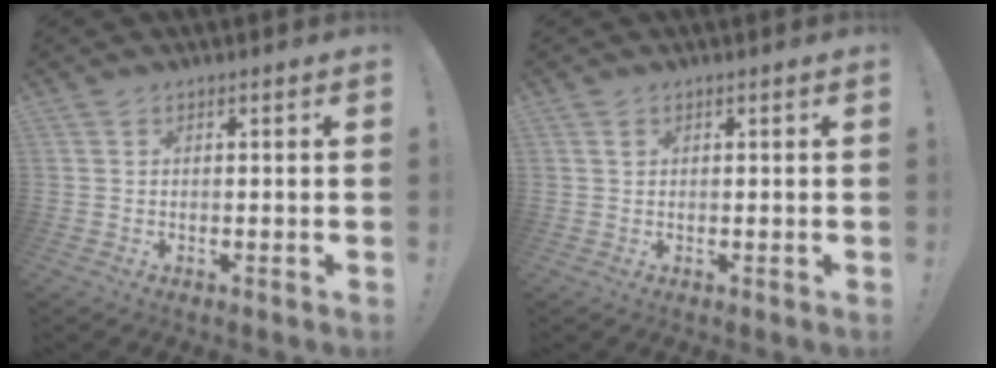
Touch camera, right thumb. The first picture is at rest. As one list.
[{"total": 0.6, "force": [0.3, 0.5, 0.3], "torque": [-0.001, 0.000, 0.005]}]